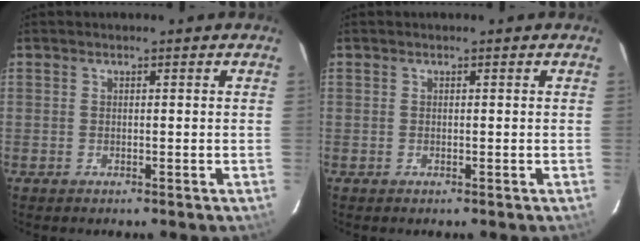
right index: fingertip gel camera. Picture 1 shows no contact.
{"total": 0.0}